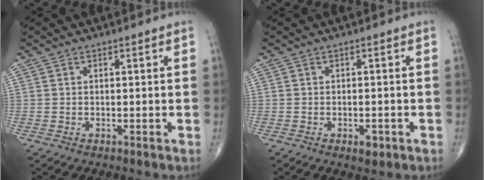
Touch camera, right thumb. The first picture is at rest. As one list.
[{"total": 2.3, "force": [-1.1, 1.1, 1.7], "torque": [-0.017, 0.003, -0.013]}]